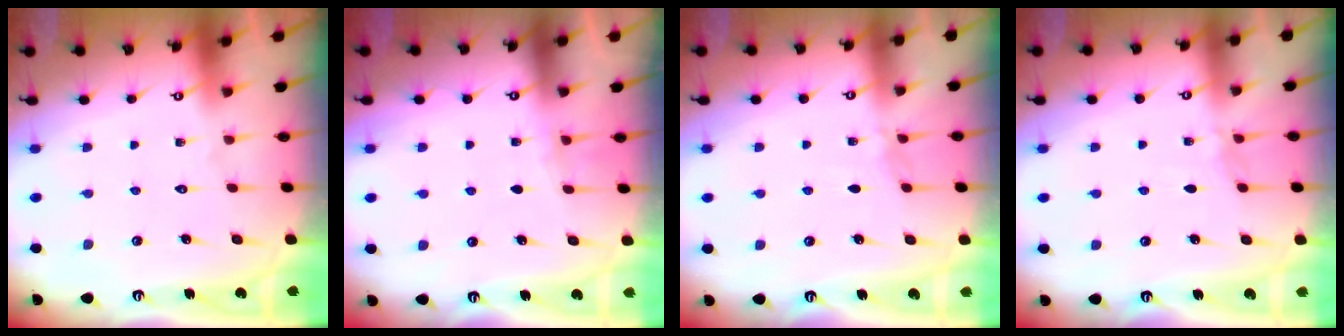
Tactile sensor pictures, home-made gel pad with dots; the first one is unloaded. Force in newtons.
{"total": 3.7, "press": 3.6, "slide": 1.1}
{"total": 3.0, "press": 2.9, "slide": 0.5}
{"total": 3.0, "press": 2.9, "slide": 0.5}